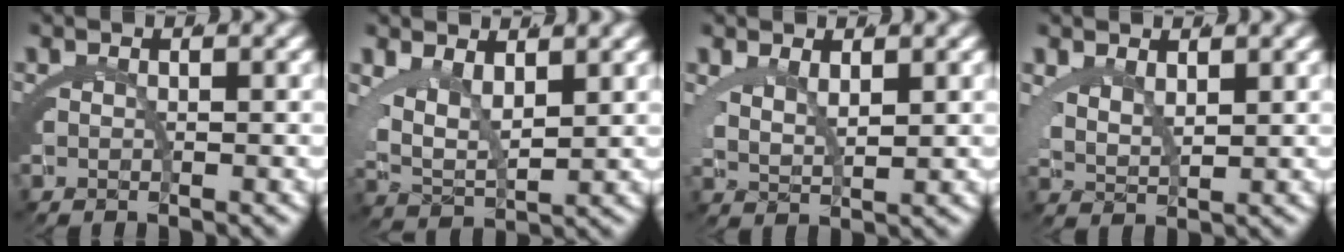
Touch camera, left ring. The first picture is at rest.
{"total": 5.7, "force": [1.3, 3.8, 4.1], "torque": [-0.098, -0.022, 0.031]}
{"total": 2.7, "force": [1.4, 1.0, 2.0], "torque": [-0.048, -0.017, 0.038]}
{"total": 2.8, "force": [1.5, 1.4, 1.9], "torque": [-0.055, -0.023, 0.041]}